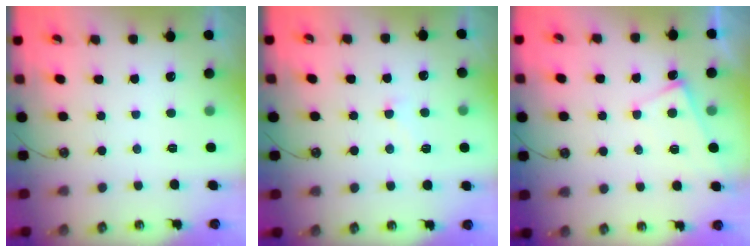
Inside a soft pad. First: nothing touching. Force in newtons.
{"total": 4.1, "press": 4.1, "slide": 0.5}
{"total": 3.7, "press": 3.7, "slide": 0.3}